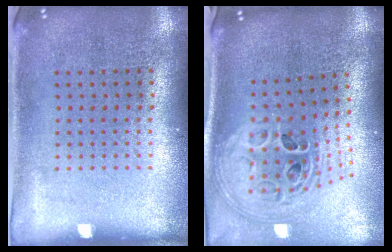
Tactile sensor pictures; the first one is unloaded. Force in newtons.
{"total": 2.9, "press": 2.0, "slide": 2.1}